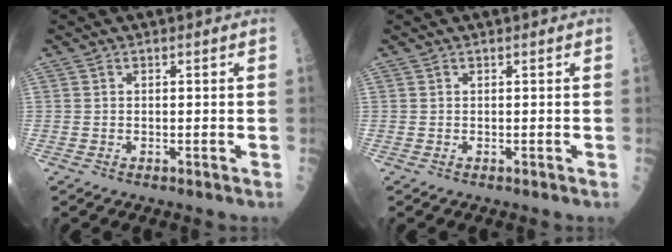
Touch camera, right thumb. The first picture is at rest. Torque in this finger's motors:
{"motor_torque": [0.00, 0.00, 0.00, 0.00, 0.00]}